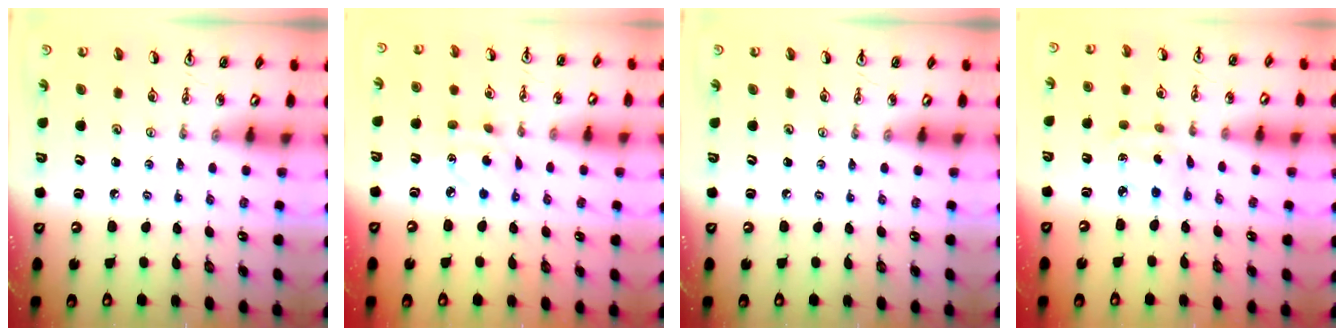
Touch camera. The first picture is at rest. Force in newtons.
{"total": 4.0, "press": 4.0, "slide": 0.3}
{"total": 0.0}
{"total": 2.8, "press": 2.8, "slide": 0.4}